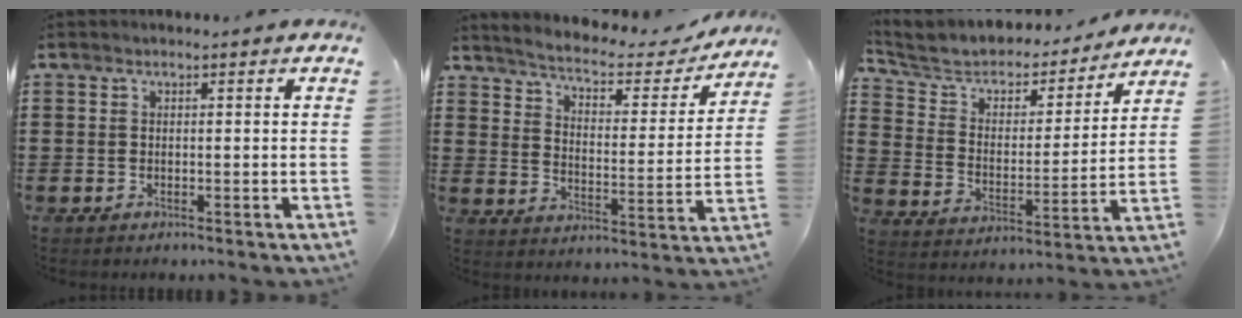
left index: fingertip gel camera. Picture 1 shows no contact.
{"total": 3.6, "force": [3.1, 0.8, 1.6], "torque": [-0.051, -0.024, 0.042]}
{"total": 5.1, "force": [4.2, 2.5, 1.3], "torque": [-0.057, -0.030, 0.065]}